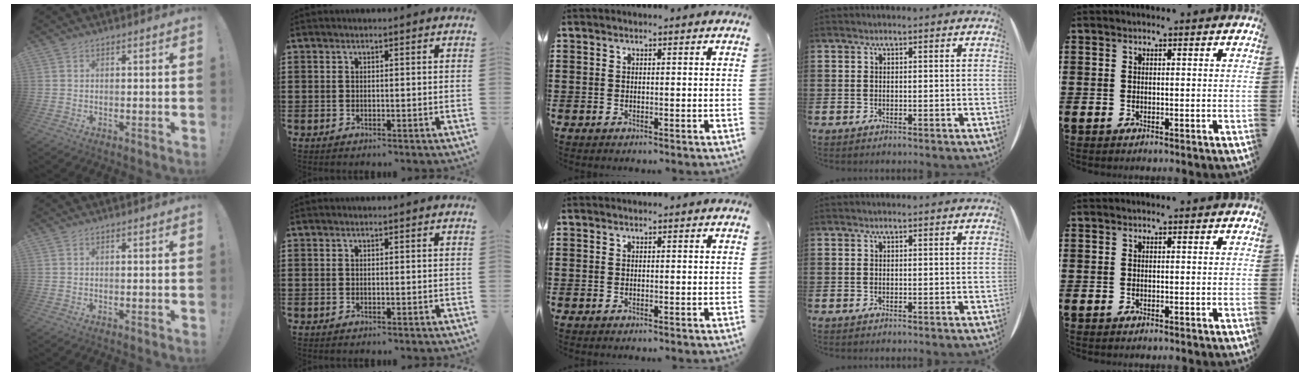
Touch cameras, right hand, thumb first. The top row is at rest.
{}